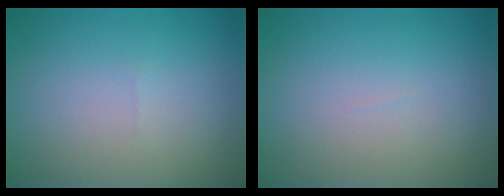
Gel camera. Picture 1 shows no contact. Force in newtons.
{"total": 0.0}